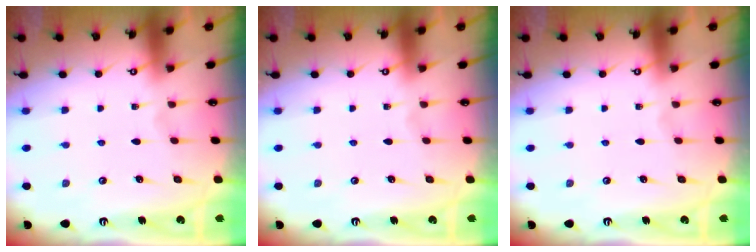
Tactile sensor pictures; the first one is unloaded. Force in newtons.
{"total": 0.0}
{"total": 0.0}